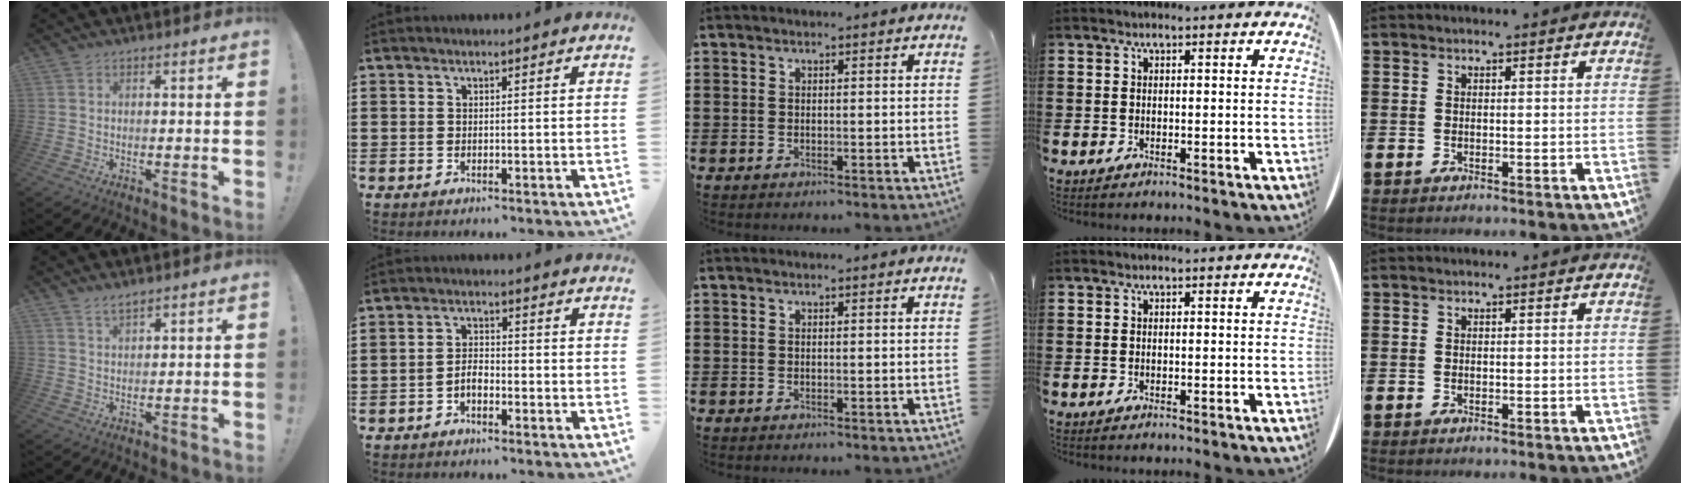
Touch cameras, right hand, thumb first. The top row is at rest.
{"thumb": {"total": 2.7, "force": [2.3, 0.4, 1.3], "torque": [-0.024, -0.015, 0.041]}, "index": {"total": 2.7, "force": [-1.4, 1.4, 1.8], "torque": [-0.043, 0.004, -0.030]}}